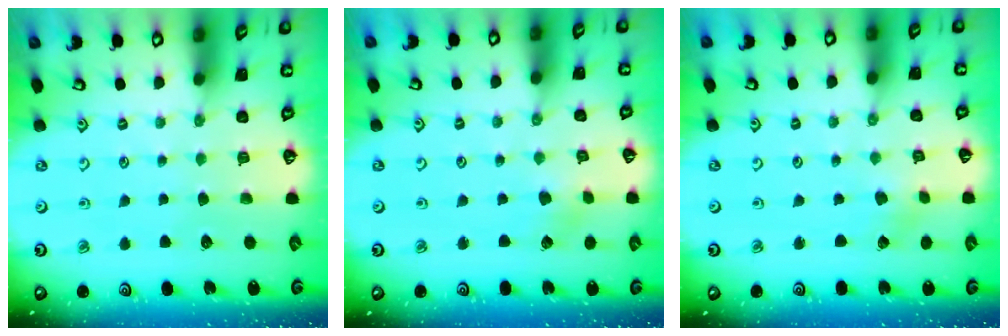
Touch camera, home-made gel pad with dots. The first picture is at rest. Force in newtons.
{"total": 2.4, "press": 2.4, "slide": 0.3}
{"total": 0.5, "press": 0.5, "slide": 0.0}